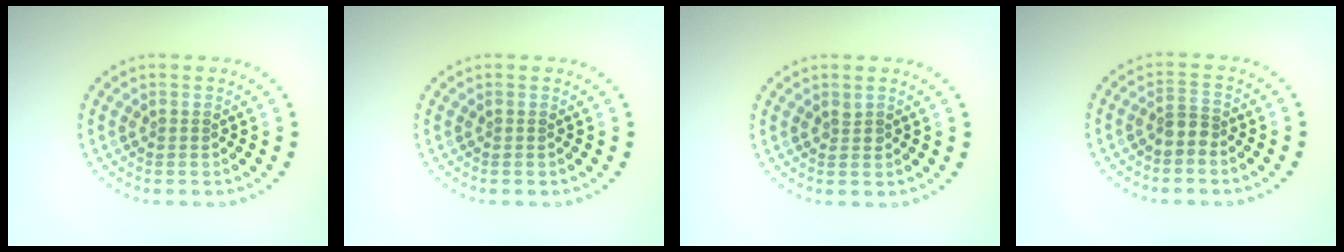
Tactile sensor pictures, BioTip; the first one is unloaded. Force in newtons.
{"total": 0.0}
{"total": 0.6, "press": 0.6, "slide": 0.2}
{"total": 1.5, "press": 1.2, "slide": 1.0}